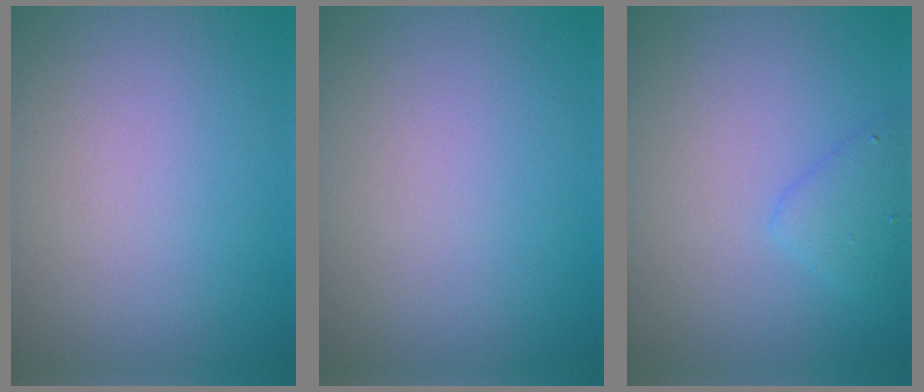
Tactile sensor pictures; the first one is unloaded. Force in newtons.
{"total": 0.0}
{"total": 2.1, "press": 2.1, "slide": 0.1}